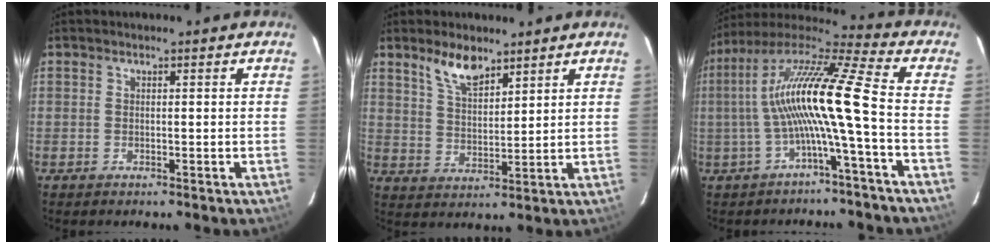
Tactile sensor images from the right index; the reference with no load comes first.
{"total": 6.8, "force": [5.0, 2.6, 3.8], "torque": [-0.066, 0.002, 0.098]}
{"total": 14.9, "force": [-2.4, -0.5, 14.7], "torque": [-0.268, 0.009, -0.044]}